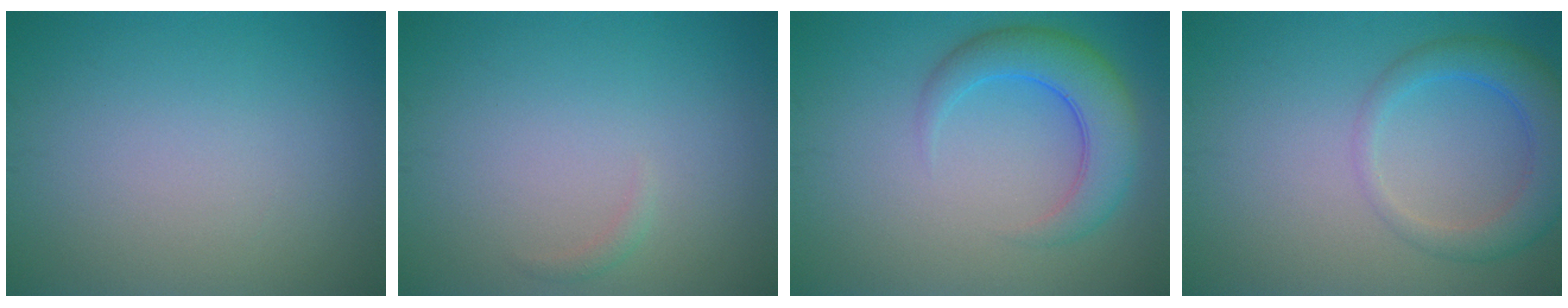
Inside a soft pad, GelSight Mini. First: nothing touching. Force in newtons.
{"total": 0.6, "press": 0.6, "slide": 0.1}
{"total": 5.1, "press": 5.1, "slide": 0.2}
{"total": 4.2, "press": 4.2, "slide": 0.4}